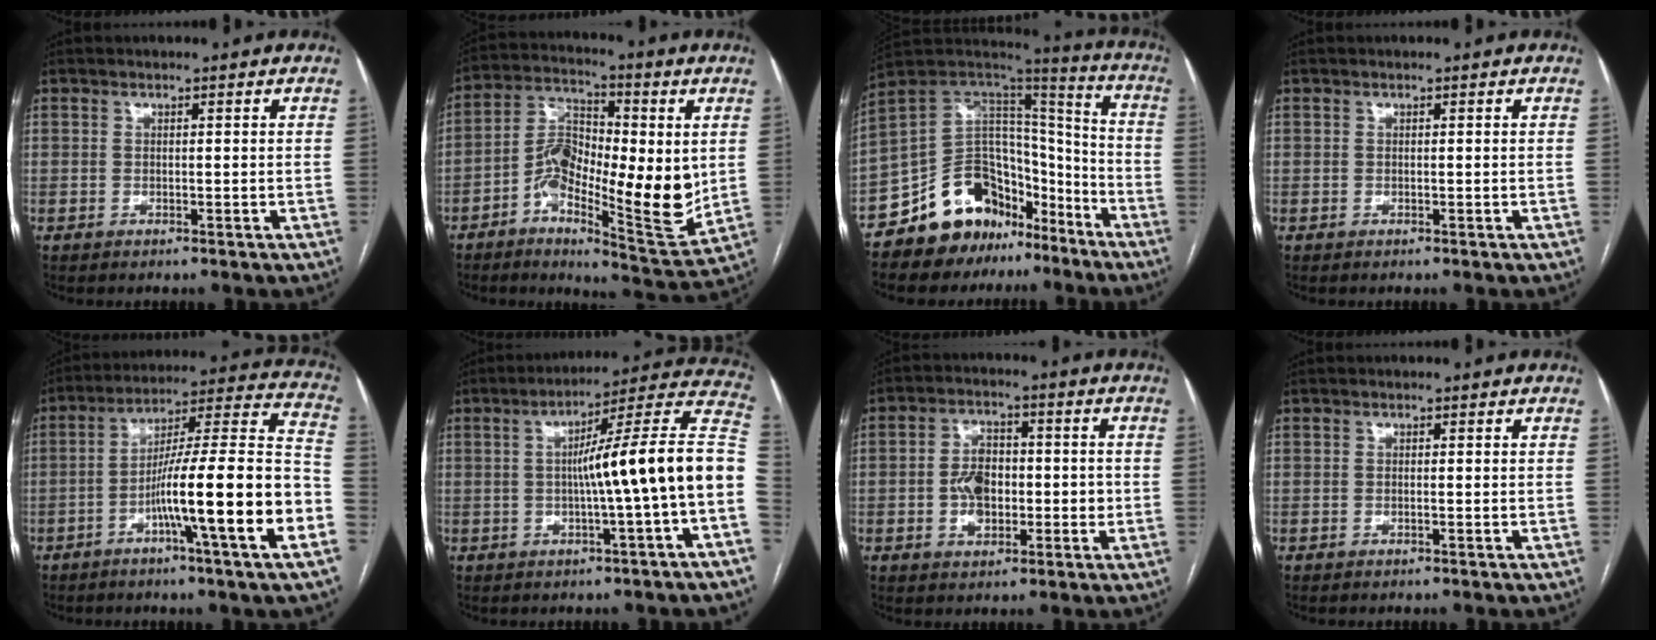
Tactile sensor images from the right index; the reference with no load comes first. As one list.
[{"total": 15.7, "force": [-1.5, 5.9, 14.5], "torque": [-0.250, 0.007, -0.028]}, {"total": 17.6, "force": [-12.7, 10.7, 5.9], "torque": [-0.082, 0.099, -0.209]}, {"total": 0.0}, {"total": 19.7, "force": [-6.9, -0.6, 18.5], "torque": [-0.259, 0.007, -0.113]}, {"total": 16.2, "force": [-1.4, -0.9, 16.1], "torque": [-0.220, 0.036, -0.028]}, {"total": 7.1, "force": [-1.0, 4.5, 5.4], "torque": [-0.100, 0.017, -0.015]}, {"total": 0.0}]